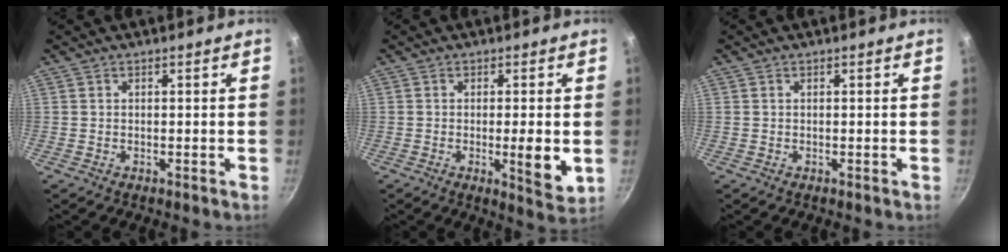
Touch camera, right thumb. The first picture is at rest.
{"total": 6.8, "force": [-0.9, 1.4, 6.5], "torque": [-0.096, -0.014, -0.011]}
{"total": 0.0}